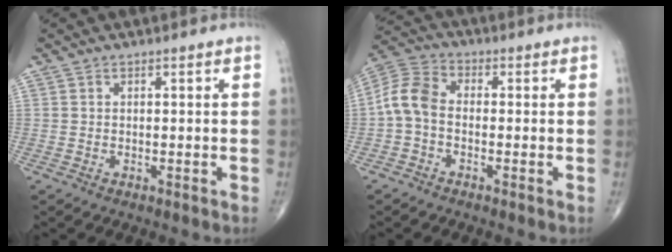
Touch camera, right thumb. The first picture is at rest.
{"total": 7.2, "force": [-1.2, 4.8, 5.2], "torque": [-0.101, 0.023, -0.039]}